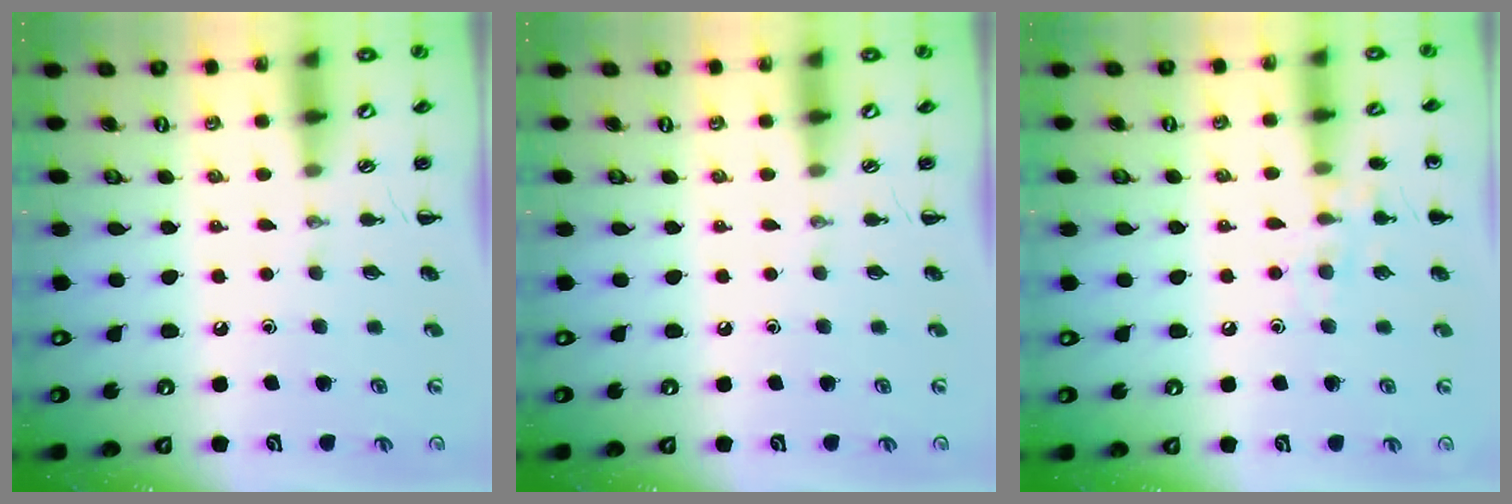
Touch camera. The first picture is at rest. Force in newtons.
{"total": 0.0}
{"total": 8.7, "press": 8.5, "slide": 1.9}